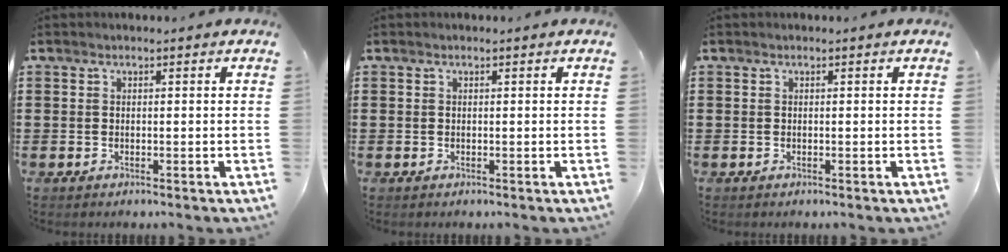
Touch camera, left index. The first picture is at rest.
{"total": 0.0}
{"total": 0.0}